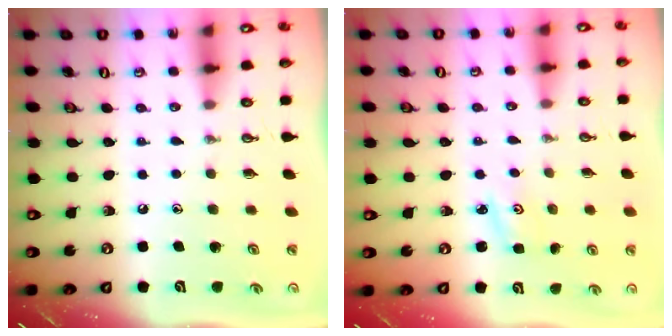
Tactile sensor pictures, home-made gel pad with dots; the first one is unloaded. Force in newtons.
{"total": 2.9, "press": 2.9, "slide": 0.3}